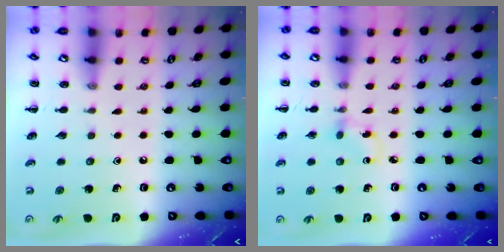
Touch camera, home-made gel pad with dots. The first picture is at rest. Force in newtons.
{"total": 1.9, "press": 1.7, "slide": 0.7}